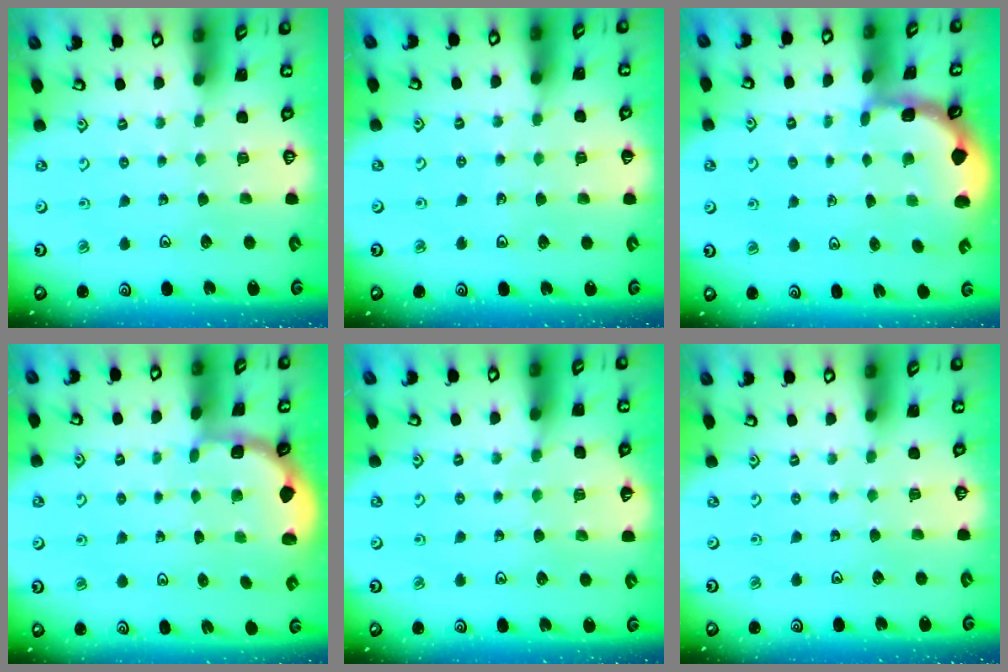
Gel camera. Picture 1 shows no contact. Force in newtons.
{"total": 2.4, "press": 2.1, "slide": 1.2}
{"total": 1.8, "press": 1.8, "slide": 0.2}
{"total": 1.9, "press": 1.8, "slide": 0.7}
{"total": 6.0, "press": 5.9, "slide": 1.3}
{"total": 0.0}